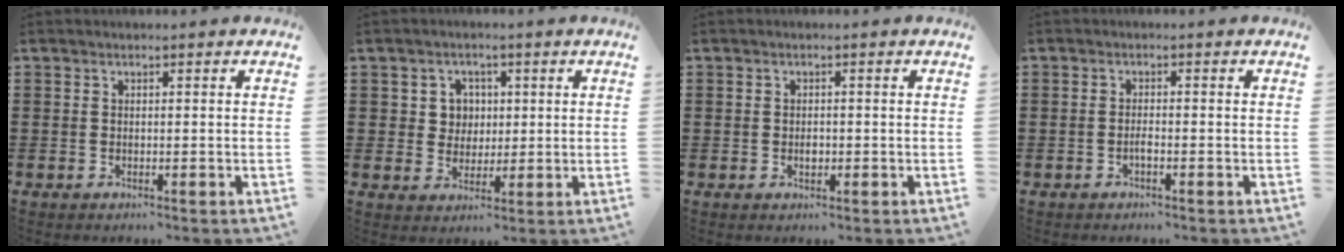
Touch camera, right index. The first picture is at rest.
{"total": 4.1, "force": [0.9, 3.9, 1.2], "torque": [-0.041, 0.014, 0.014]}
{"total": 1.4, "force": [-0.3, 1.0, 1.0], "torque": [-0.019, 0.003, -0.006]}
{"total": 1.3, "force": [-0.7, 0.3, 1.1], "torque": [-0.022, 0.000, -0.012]}